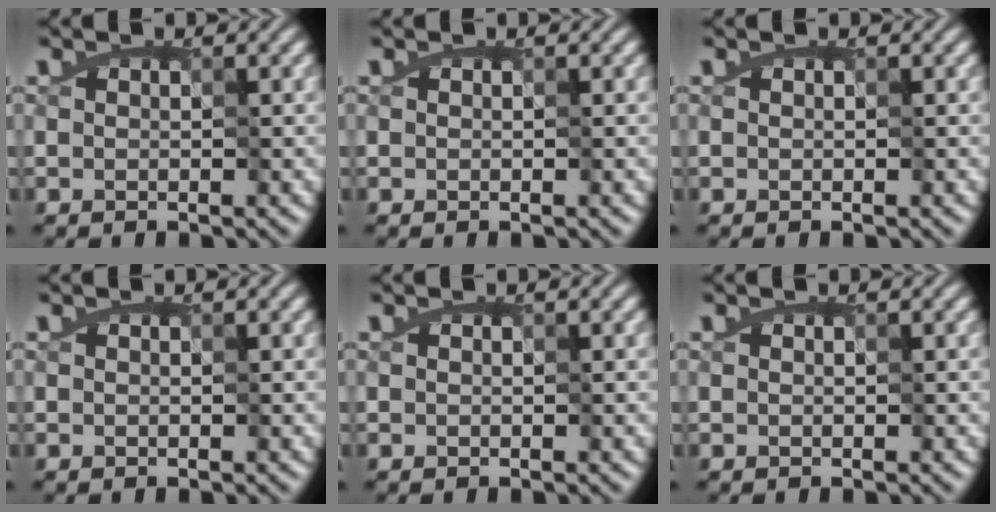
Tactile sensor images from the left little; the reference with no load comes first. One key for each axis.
{"total": 0.0}
{"total": 0.0}
{"total": 0.0}
{"total": 0.0}
{"total": 0.0}